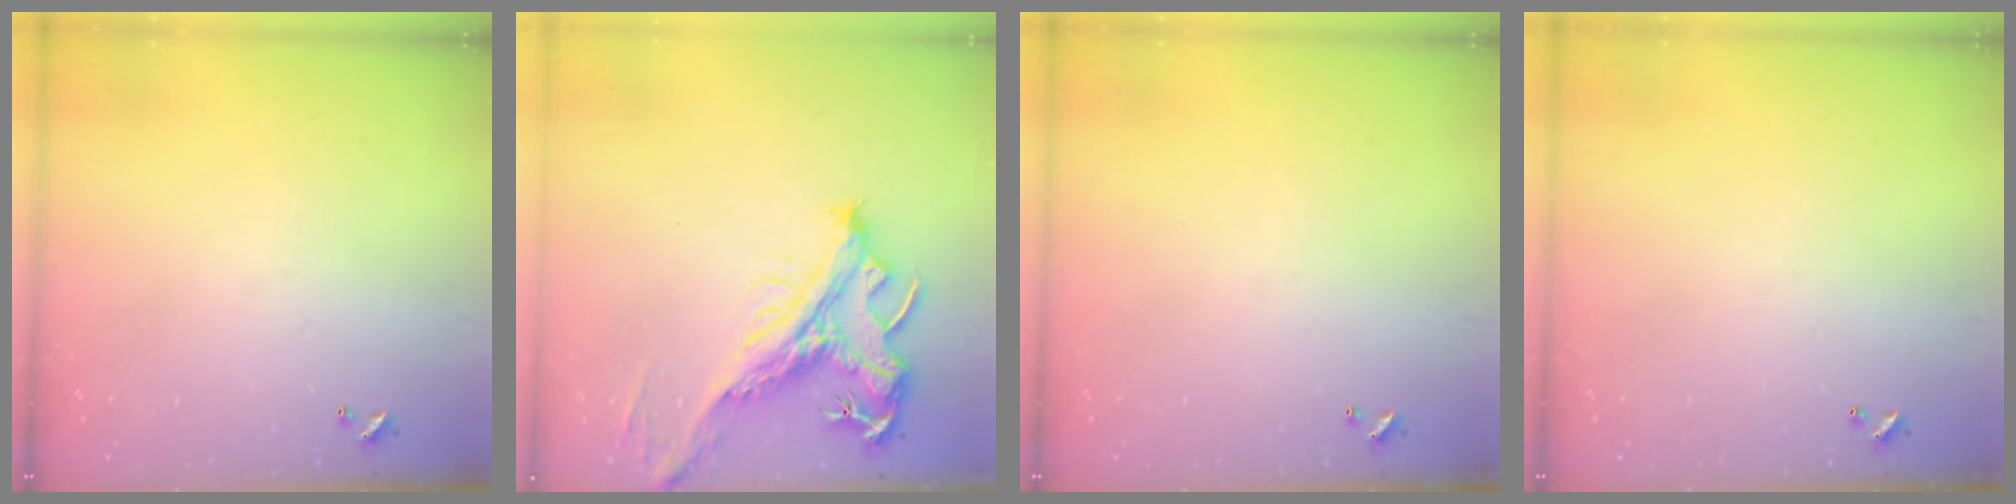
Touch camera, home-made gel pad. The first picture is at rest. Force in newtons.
{"total": 4.9, "press": 4.7, "slide": 1.6}
{"total": 0.0}
{"total": 0.0}